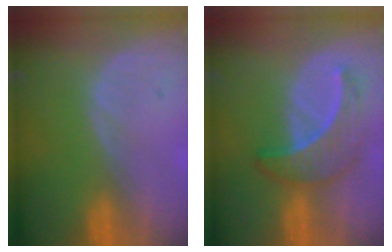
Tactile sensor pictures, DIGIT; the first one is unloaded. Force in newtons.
{"total": 6.9, "press": 6.3, "slide": 2.9}